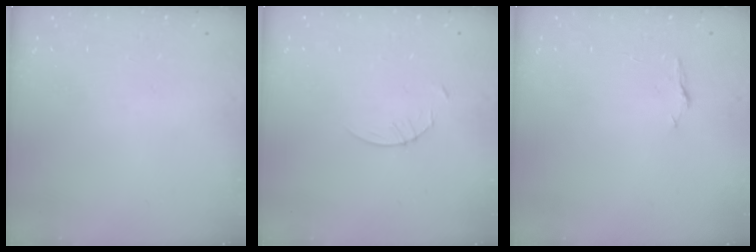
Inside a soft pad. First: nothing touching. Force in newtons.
{"total": 2.9, "press": 2.9, "slide": 0.4}
{"total": 3.7, "press": 3.7, "slide": 0.5}